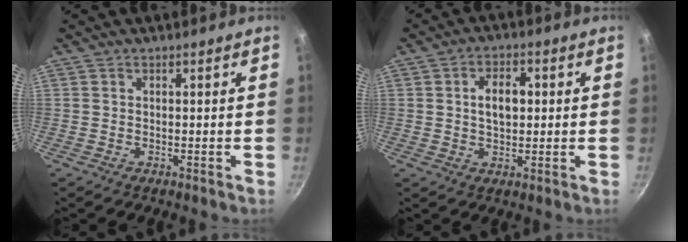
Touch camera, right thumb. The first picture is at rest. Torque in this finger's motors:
{"motor_torque": [-0.13, 0.20, 0.25, 0.10, 0.11]}